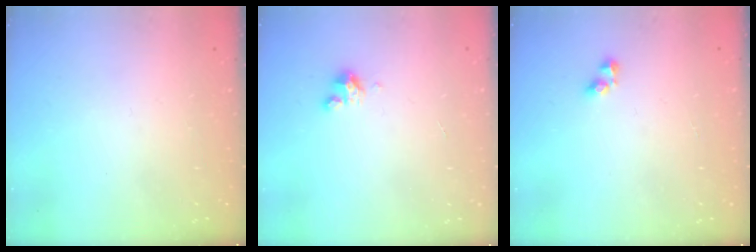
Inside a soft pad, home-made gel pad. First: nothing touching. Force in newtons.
{"total": 2.8, "press": 2.8, "slide": 0.2}
{"total": 3.8, "press": 3.8, "slide": 0.6}